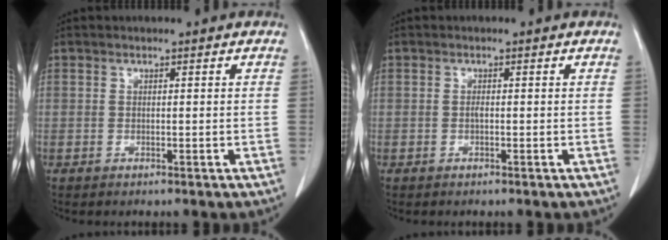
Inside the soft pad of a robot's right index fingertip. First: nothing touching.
{"total": 0.5, "force": [-0.1, 0.1, 0.5], "torque": [-0.013, 0.000, -0.003]}